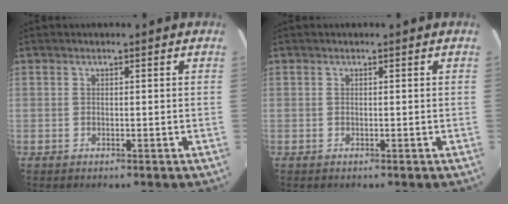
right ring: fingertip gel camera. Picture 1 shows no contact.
{"total": 0.0}